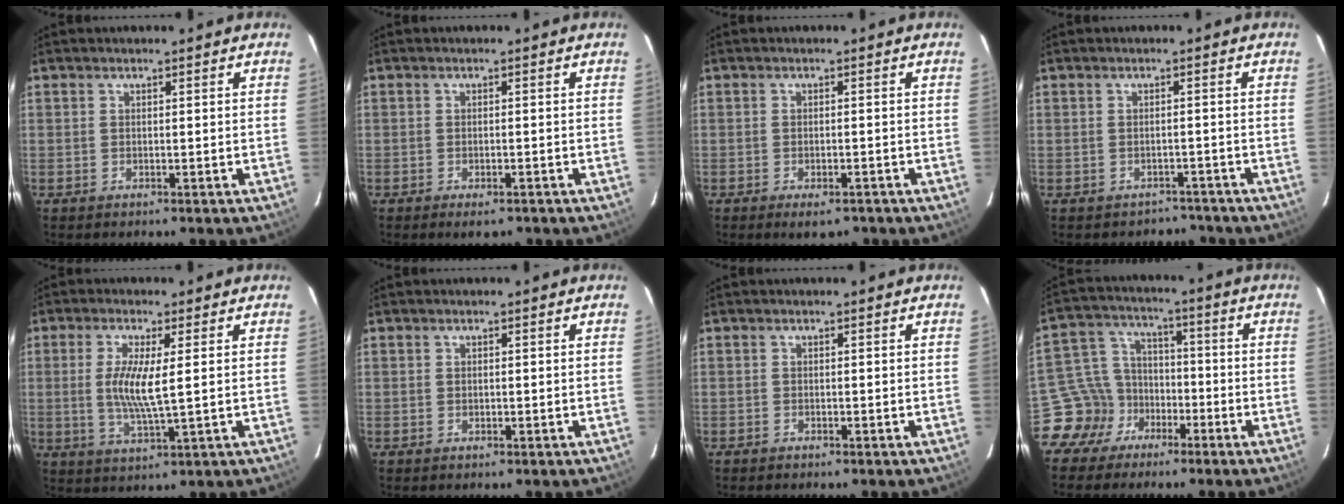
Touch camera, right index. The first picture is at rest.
{"total": 2.7, "force": [-1.9, 1.1, 1.6], "torque": [-0.031, -0.006, -0.025]}
{"total": 3.8, "force": [-2.7, 1.6, 2.2], "torque": [-0.044, -0.008, -0.036]}
{"total": 3.8, "force": [-3.1, 2.1, -0.4], "torque": [0.013, 0.020, -0.034]}
{"total": 7.4, "force": [0.5, 0.8, 7.3], "torque": [-0.143, -0.010, 0.009]}
{"total": 0.5, "force": [0.0, 0.5, 0.1], "torque": [-0.001, 0.000, 0.002]}
{"total": 0.6, "force": [-0.5, 0.3, 0.0], "torque": [-0.002, 0.002, -0.011]}
{"total": 9.8, "force": [-6.0, 7.6, 1.3], "torque": [-0.040, 0.037, -0.107]}